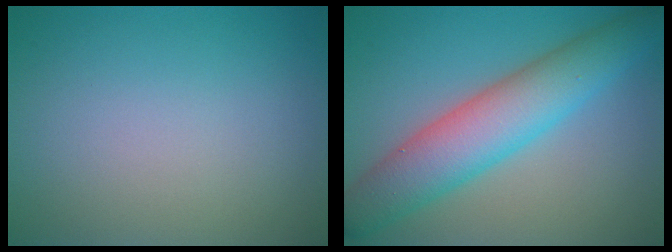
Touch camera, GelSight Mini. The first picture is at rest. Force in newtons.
{"total": 7.4, "press": 7.4, "slide": 0.4}